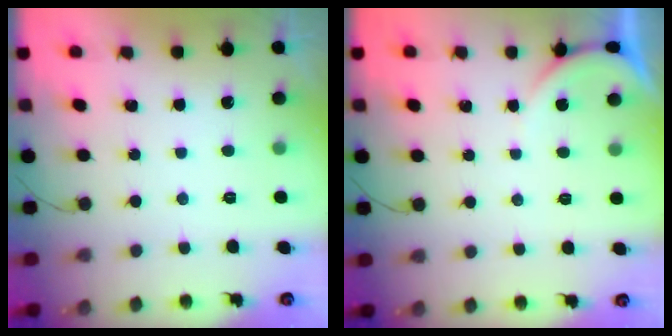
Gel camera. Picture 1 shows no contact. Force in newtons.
{"total": 1.6, "press": 1.6, "slide": 0.4}